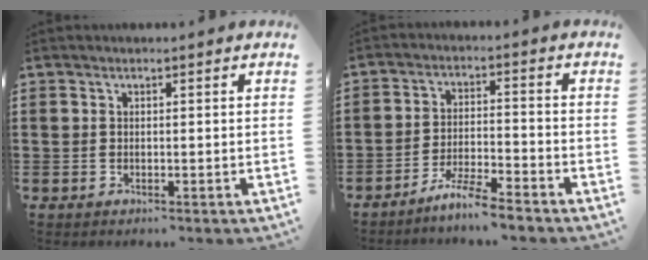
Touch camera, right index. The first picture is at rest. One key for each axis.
{"total": 5.4, "fx": -5.0, "fy": -0.3, "fz": 2.0, "tx": -0.049, "ty": -0.008, "tz": -0.099}